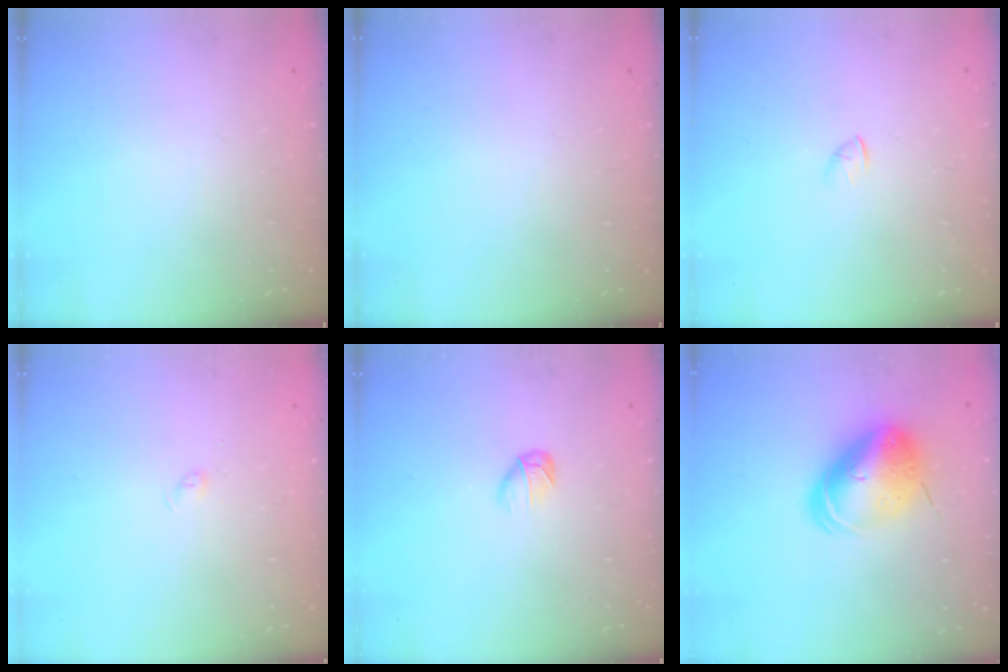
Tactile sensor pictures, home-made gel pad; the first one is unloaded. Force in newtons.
{"total": 0.0}
{"total": 1.5, "press": 1.4, "slide": 0.4}
{"total": 2.4, "press": 2.3, "slide": 0.3}
{"total": 2.8, "press": 2.7, "slide": 0.9}
{"total": 12.4, "press": 12.2, "slide": 2.4}